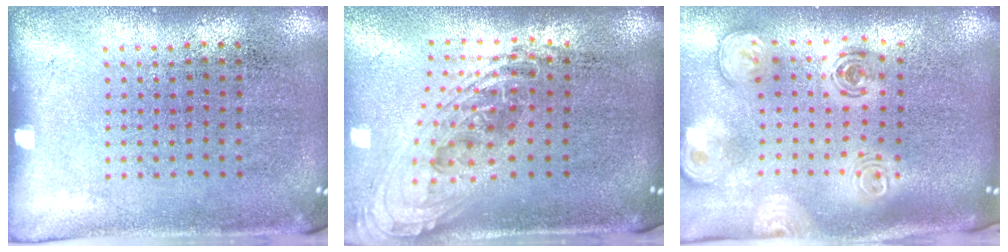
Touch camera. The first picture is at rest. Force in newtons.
{"total": 2.2, "press": 1.6, "slide": 1.6}
{"total": 3.1, "press": 2.1, "slide": 2.2}